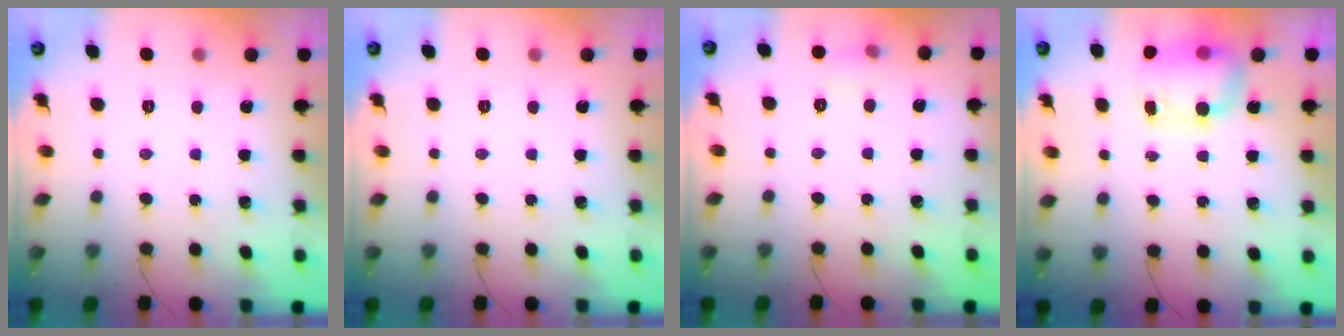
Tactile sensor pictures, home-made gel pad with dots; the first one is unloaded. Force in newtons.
{"total": 0.0}
{"total": 5.6, "press": 5.3, "slide": 1.8}
{"total": 7.8, "press": 7.7, "slide": 1.1}